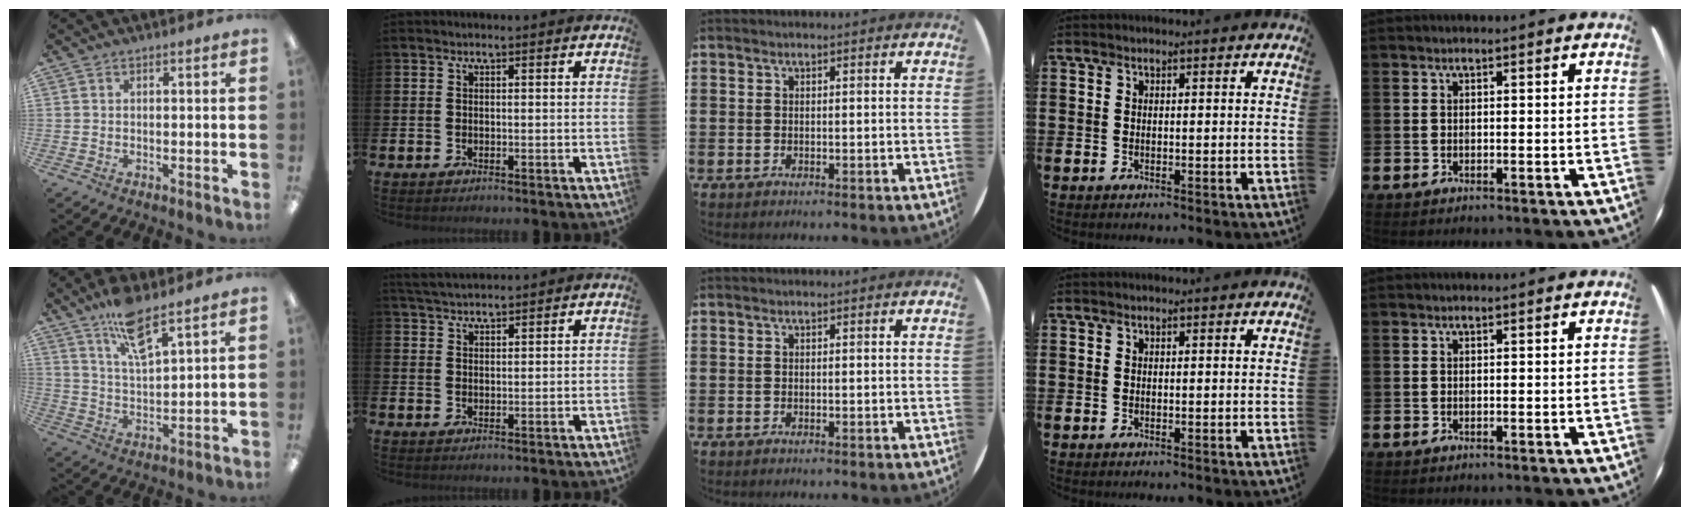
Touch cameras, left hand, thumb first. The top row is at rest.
{"thumb": {"total": 10.5, "force": [7.6, 3.1, 6.6], "torque": [-0.114, -0.035, 0.133]}, "index": {"total": 3.6, "force": [3.5, 0.5, 0.7], "torque": [-0.021, -0.011, 0.065]}}